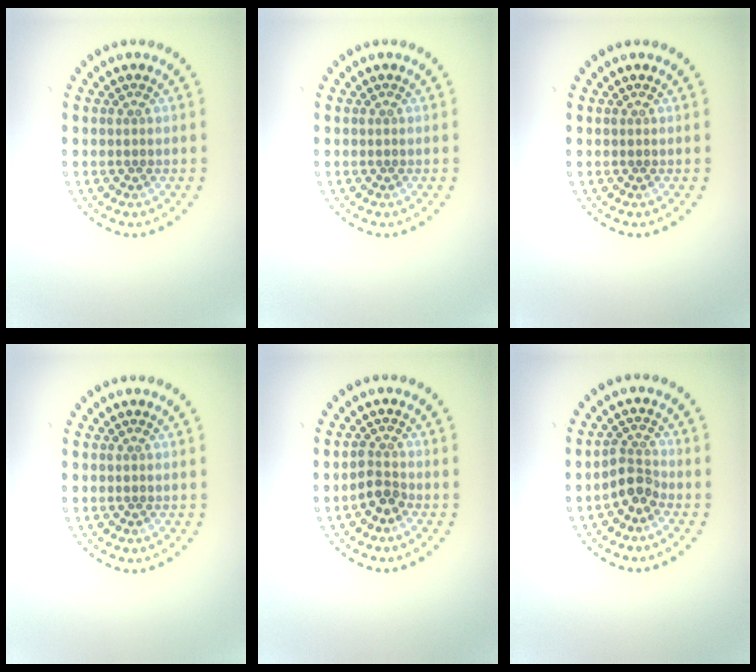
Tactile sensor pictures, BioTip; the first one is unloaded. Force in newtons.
{"total": 0.0}
{"total": 0.0}
{"total": 0.0}
{"total": 1.8, "press": 1.5, "slide": 1.1}
{"total": 2.5, "press": 1.9, "slide": 1.5}